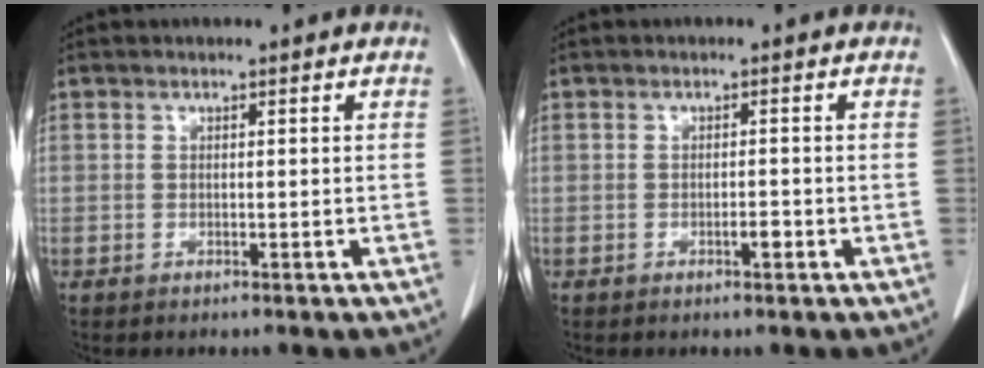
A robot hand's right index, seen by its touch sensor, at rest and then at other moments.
{"total": 1.2, "force": [-0.6, 0.3, 1.0], "torque": [-0.017, 0.000, -0.010]}